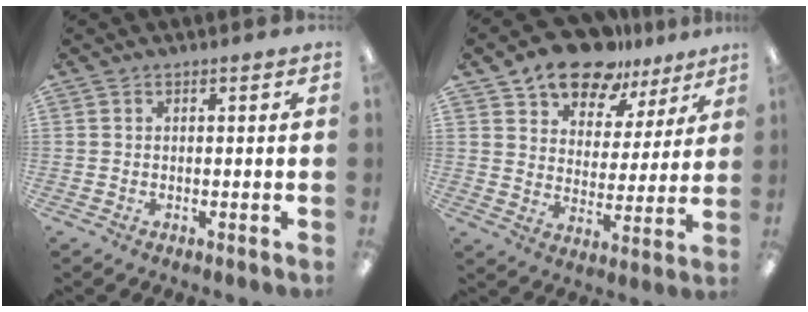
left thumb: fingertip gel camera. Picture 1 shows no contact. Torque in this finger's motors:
{"motor_torque": [0.03, 0.51, 1.28, -1.49, 0.06]}